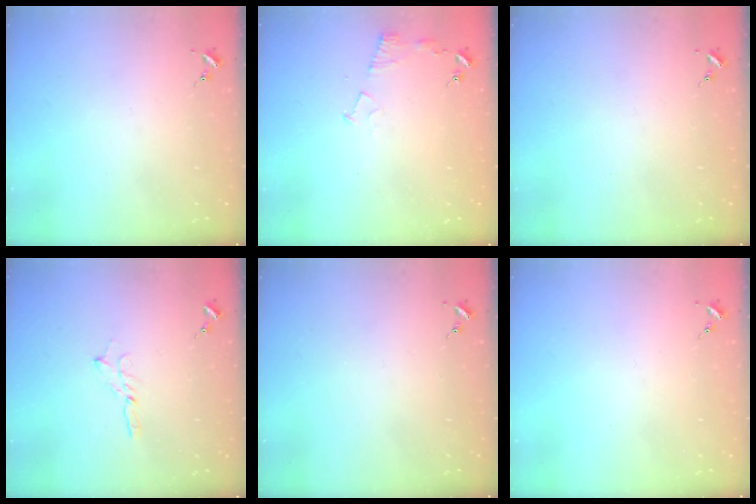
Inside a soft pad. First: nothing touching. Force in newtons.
{"total": 6.1, "press": 6.1, "slide": 0.7}
{"total": 0.0}
{"total": 2.3, "press": 2.3, "slide": 0.2}
{"total": 0.0}
{"total": 0.0}